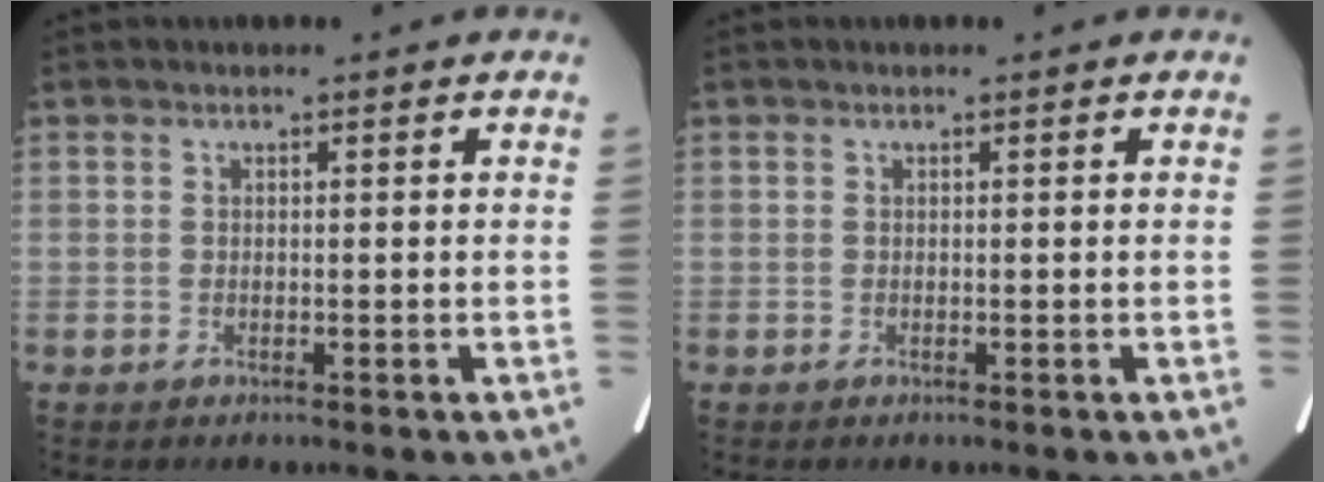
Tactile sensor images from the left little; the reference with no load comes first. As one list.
[{"total": 0.0}]